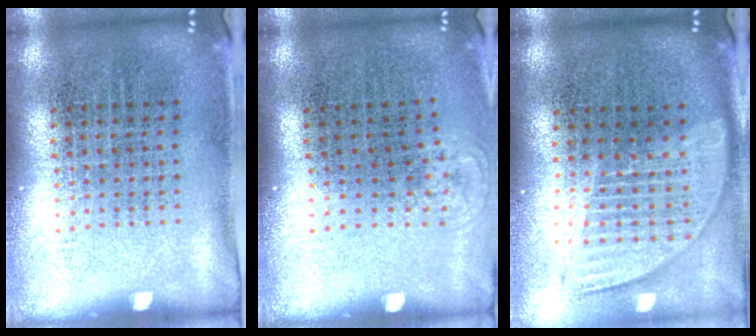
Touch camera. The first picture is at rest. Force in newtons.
{"total": 0.6, "press": 0.4, "slide": 0.3}
{"total": 1.8, "press": 1.5, "slide": 1.0}